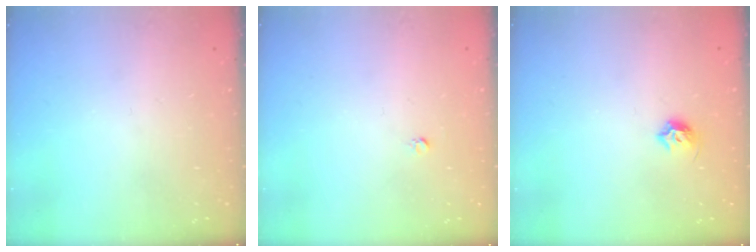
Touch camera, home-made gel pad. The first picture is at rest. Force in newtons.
{"total": 2.5, "press": 2.5, "slide": 0.2}
{"total": 5.6, "press": 5.5, "slide": 1.3}